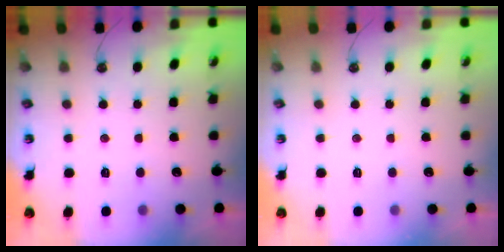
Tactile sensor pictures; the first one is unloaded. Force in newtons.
{"total": 0.0}